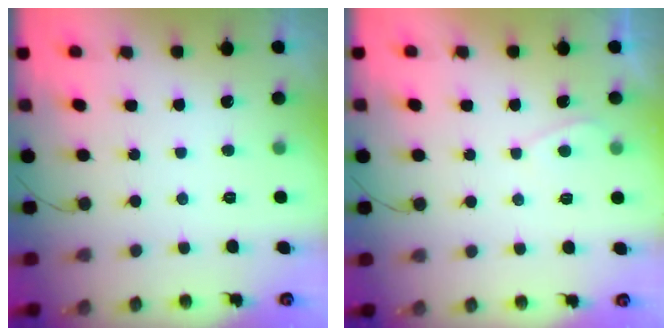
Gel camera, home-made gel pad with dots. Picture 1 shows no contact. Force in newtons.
{"total": 2.8, "press": 2.7, "slide": 0.3}